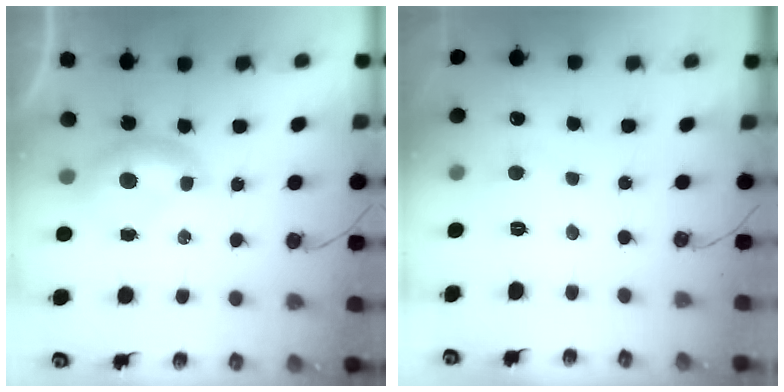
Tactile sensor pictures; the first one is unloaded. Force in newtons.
{"total": 1.9, "press": 1.7, "slide": 0.7}